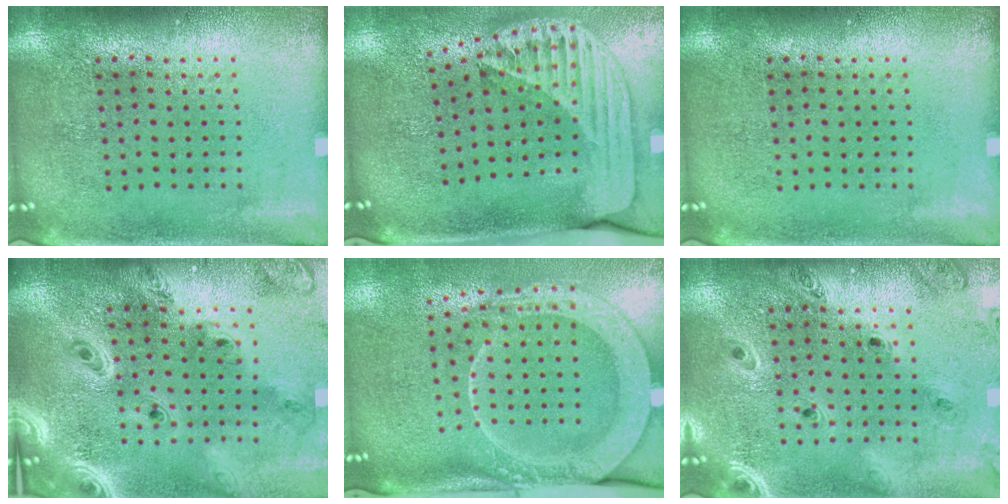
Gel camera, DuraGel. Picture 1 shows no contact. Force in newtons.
{"total": 2.6, "press": 1.8, "slide": 1.8}
{"total": 0.0}
{"total": 4.2, "press": 3.1, "slide": 2.8}
{"total": 2.8, "press": 2.1, "slide": 1.9}
{"total": 1.3, "press": 1.3, "slide": 0.2}